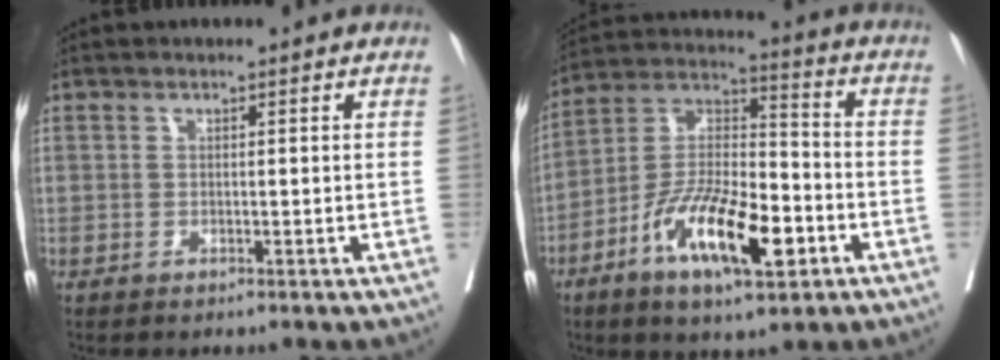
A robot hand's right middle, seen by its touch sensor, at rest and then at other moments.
{"total": 15.7, "force": [-6.9, 4.7, 13.2], "torque": [-0.254, 0.000, -0.119]}